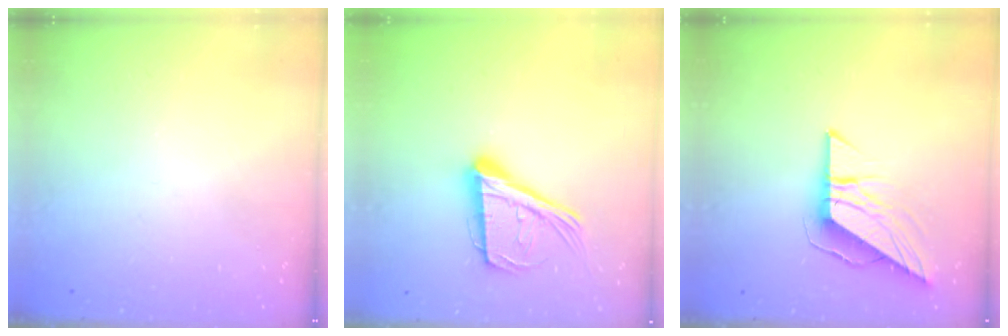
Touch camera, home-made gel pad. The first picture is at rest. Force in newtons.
{"total": 20.2, "press": 19.6, "slide": 4.7}
{"total": 8.7, "press": 8.7, "slide": 0.7}